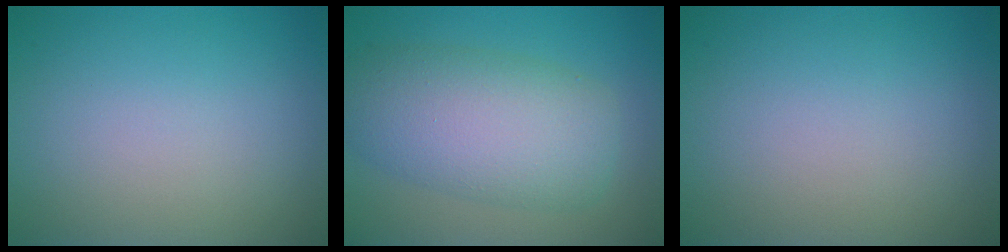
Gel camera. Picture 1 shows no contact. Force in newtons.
{"total": 7.8, "press": 7.8, "slide": 0.2}
{"total": 0.0}